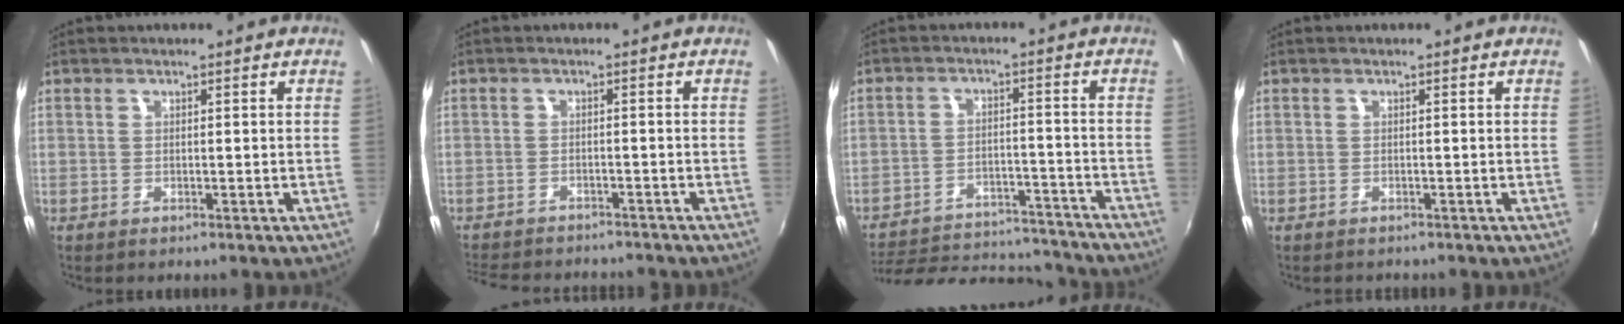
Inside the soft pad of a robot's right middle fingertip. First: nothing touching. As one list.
[{"total": 11.2, "force": [-10.1, 3.2, 3.9], "torque": [-0.097, -0.016, -0.151]}, {"total": 20.5, "force": [-18.3, 6.4, 6.8], "torque": [-0.138, 0.013, -0.235]}, {"total": 1.0, "force": [-0.7, 0.6, -0.1], "torque": [-0.002, -0.001, -0.011]}]